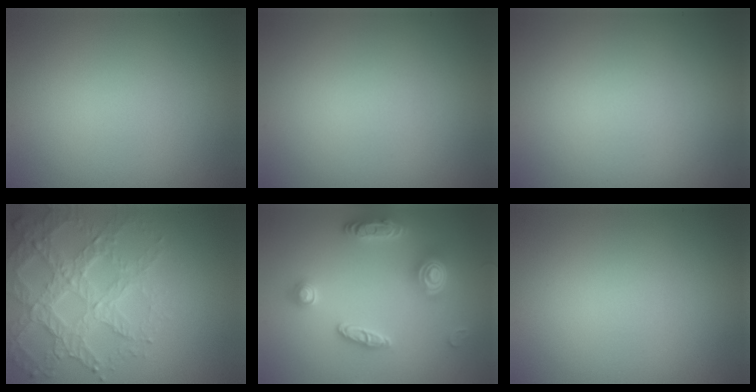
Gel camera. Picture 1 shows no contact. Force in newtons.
{"total": 0.0}
{"total": 0.0}
{"total": 6.3, "press": 4.8, "slide": 4.1}
{"total": 3.8, "press": 3.7, "slide": 0.6}
{"total": 0.0}